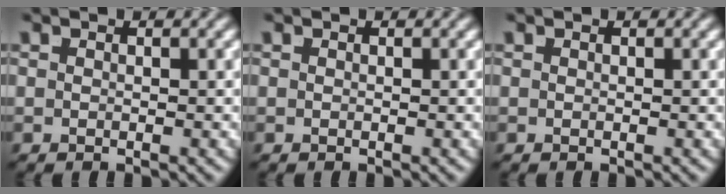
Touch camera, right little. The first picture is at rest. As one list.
[{"total": 0.0}, {"total": 0.0}]